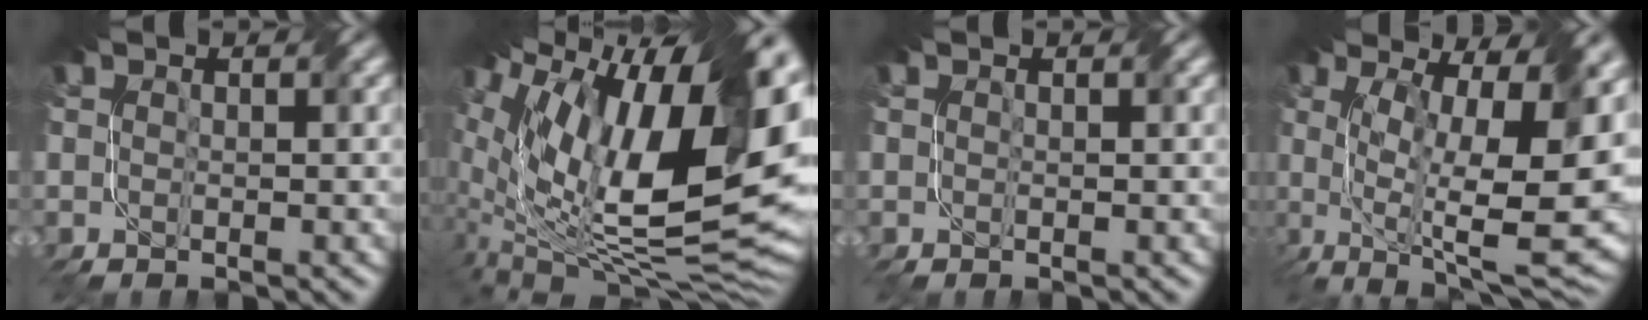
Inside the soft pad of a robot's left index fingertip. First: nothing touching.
{"total": 18.5, "force": [4.9, 9.4, 15.2], "torque": [-0.243, 0.001, 0.108]}
{"total": 0.0}
{"total": 16.9, "force": [-0.5, 6.7, 15.5], "torque": [-0.213, -0.008, 0.015]}